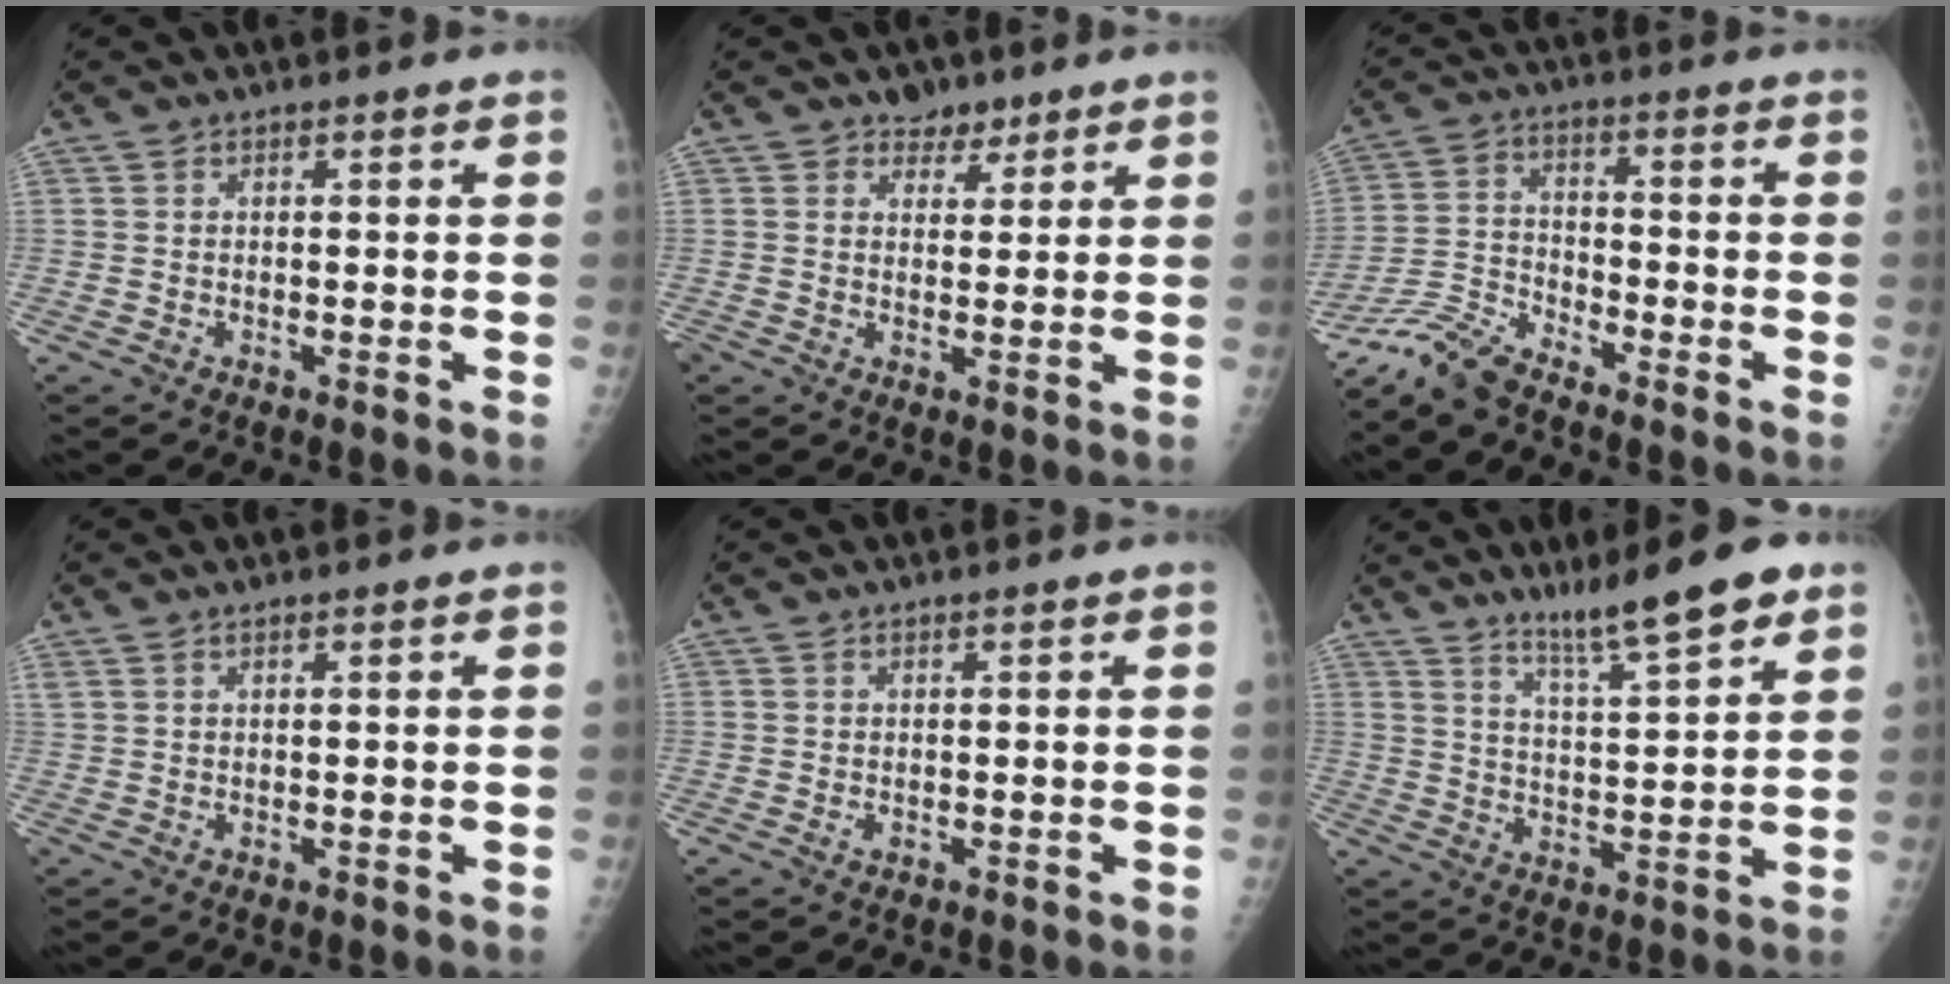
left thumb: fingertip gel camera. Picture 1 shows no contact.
{"total": 4.0, "force": [2.5, 3.1, 0.7], "torque": [0.016, -0.011, 0.035]}
{"total": 7.5, "force": [-7.0, 1.4, 2.3], "torque": [-0.051, 0.035, -0.147]}
{"total": 1.4, "force": [1.0, 0.6, 0.7], "torque": [-0.015, 0.008, 0.022]}
{"total": 0.7, "force": [0.2, 0.4, 0.5], "torque": [-0.004, -0.001, 0.005]}
{"total": 11.2, "force": [8.0, 1.5, 7.6], "torque": [-0.111, -0.047, 0.135]}